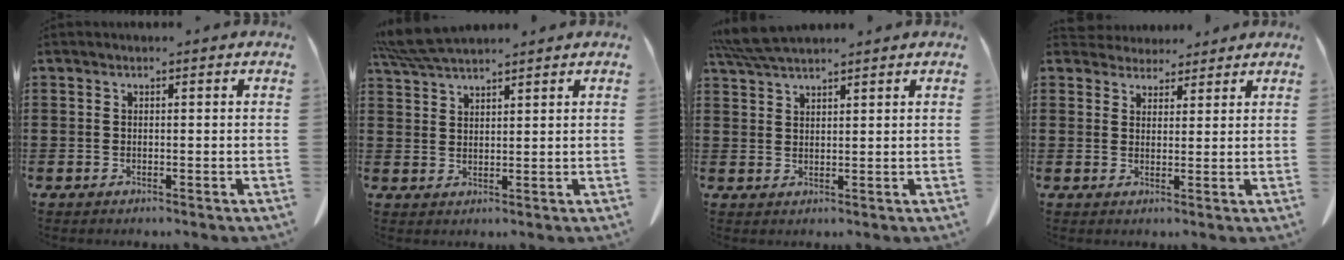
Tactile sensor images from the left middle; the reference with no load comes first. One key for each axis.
{"total": 5.3, "fx": 4.8, "fy": 0.7, "fz": 2.2, "tx": -0.057, "ty": -0.009, "tz": 0.091}
{"total": 4.7, "fx": 4.1, "fy": 0.6, "fz": 2.2, "tx": -0.055, "ty": -0.004, "tz": 0.077}
{"total": 3.3, "fx": 3.1, "fy": 1.1, "fz": 0.0, "tx": -0.001, "ty": -0.006, "tz": 0.058}